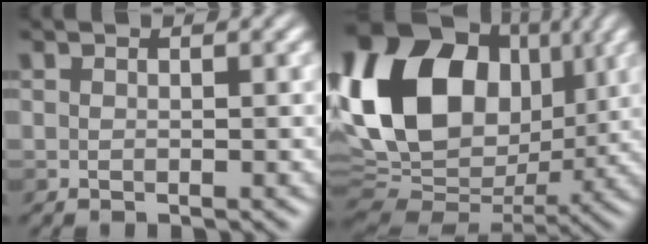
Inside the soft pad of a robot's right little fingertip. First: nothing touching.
{"total": 17.6, "force": [3.5, 12.8, 11.6], "torque": [-0.234, 0.020, 0.061]}